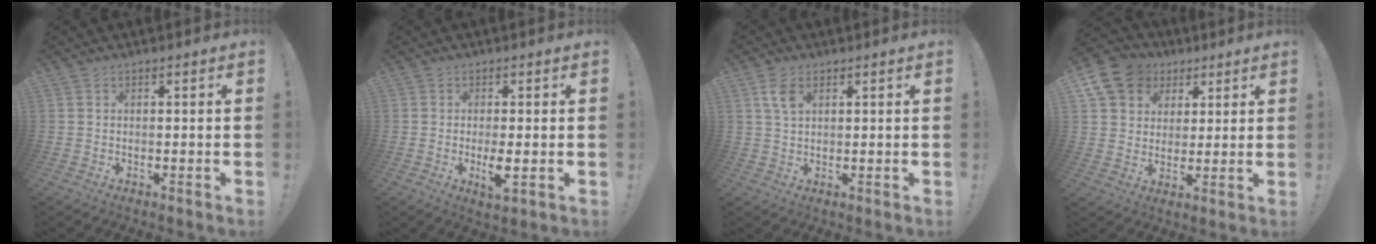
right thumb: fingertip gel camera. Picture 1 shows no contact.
{"total": 4.6, "force": [-0.8, 1.2, 4.4], "torque": [-0.084, -0.009, -0.013]}
{"total": 4.9, "force": [2.3, 2.8, 3.4], "torque": [-0.056, -0.004, 0.042]}
{"total": 12.2, "force": [5.7, 9.9, 4.4], "torque": [-0.064, -0.032, 0.116]}